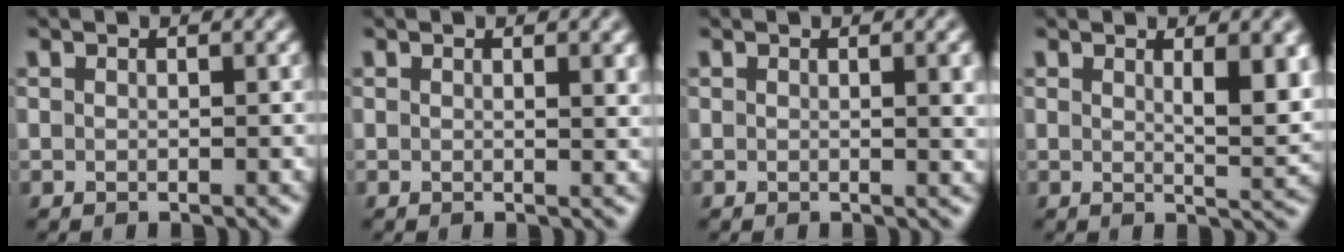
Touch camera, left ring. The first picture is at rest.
{"total": 1.2, "force": [0.6, 0.3, 1.0], "torque": [-0.008, -0.001, 0.008]}
{"total": 2.2, "force": [0.4, 0.6, 2.1], "torque": [-0.018, 0.001, 0.002]}
{"total": 4.3, "force": [1.5, 1.2, 3.9], "torque": [-0.052, -0.007, 0.028]}